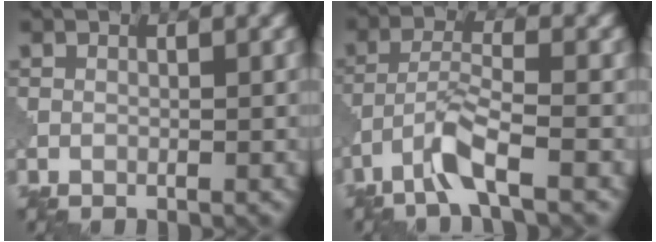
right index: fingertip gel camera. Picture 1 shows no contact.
{"total": 3.9, "force": [-2.6, 0.3, 2.9], "torque": [-0.060, 0.008, -0.062]}